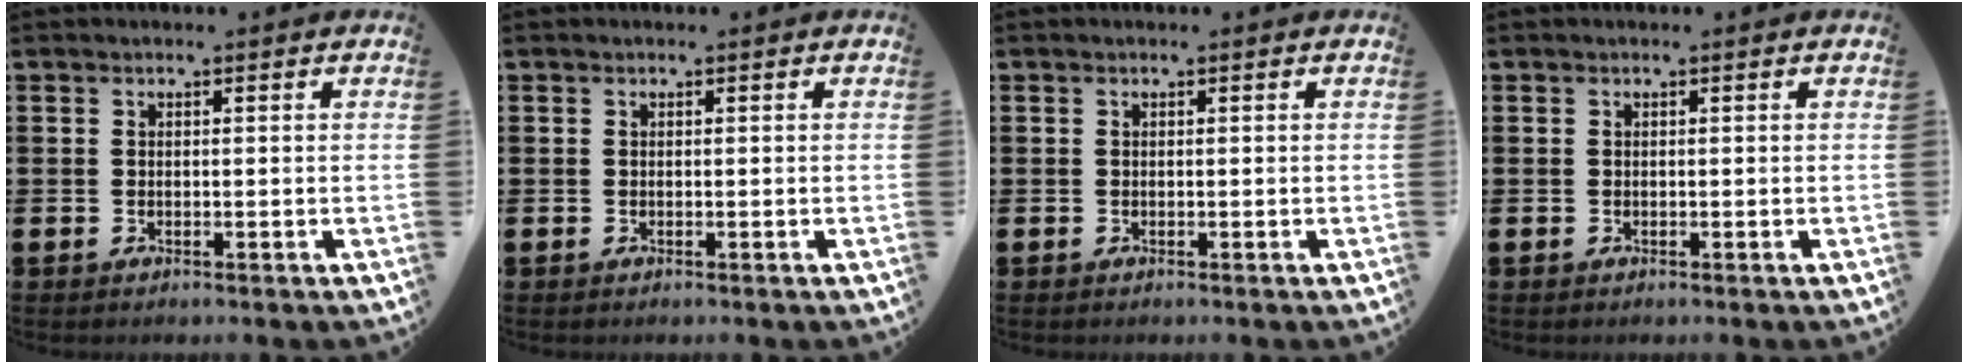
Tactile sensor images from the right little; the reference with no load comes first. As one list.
[{"total": 0.0}, {"total": 0.0}, {"total": 0.0}]